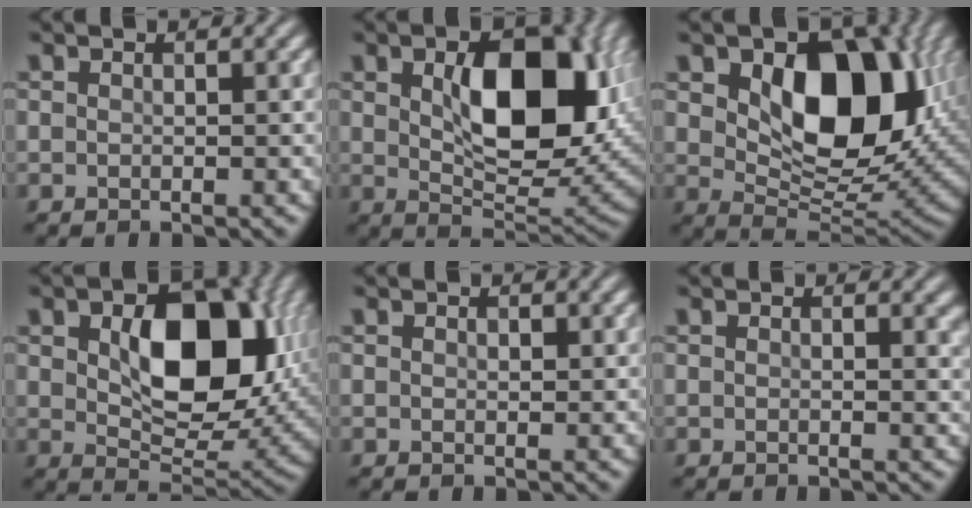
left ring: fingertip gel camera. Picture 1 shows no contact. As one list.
[{"total": 10.8, "force": [2.1, 5.6, 8.9], "torque": [-0.133, -0.003, 0.040]}, {"total": 11.3, "force": [3.0, 7.0, 8.3], "torque": [-0.127, -0.015, 0.053]}, {"total": 11.3, "force": [2.0, 6.7, 8.8], "torque": [-0.136, -0.004, 0.040]}, {"total": 0.6, "force": [0.4, 0.3, 0.4], "torque": [-0.005, -0.001, 0.005]}, {"total": 1.2, "force": [0.5, 0.4, 1.0], "torque": [-0.007, 0.001, 0.007]}]